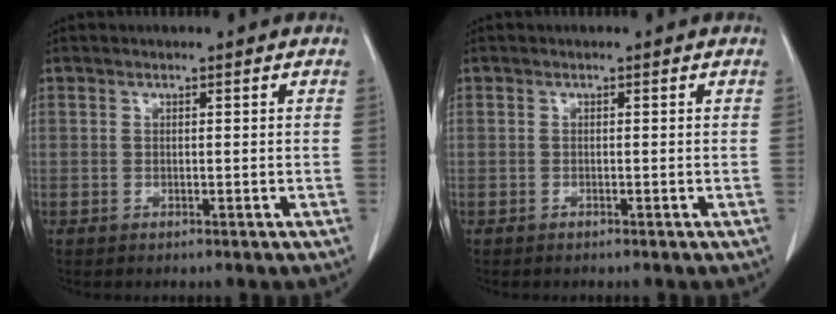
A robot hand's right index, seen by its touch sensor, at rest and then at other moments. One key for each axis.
{"total": 0.0}